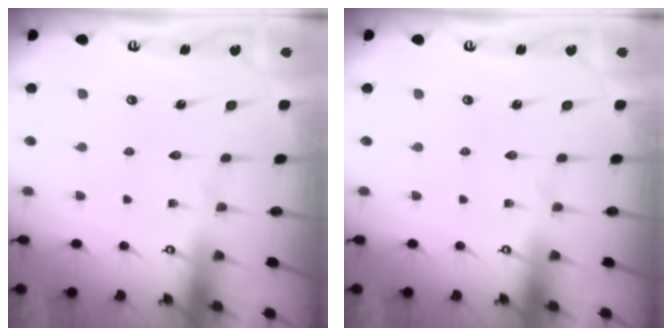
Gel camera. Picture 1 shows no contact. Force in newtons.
{"total": 0.0}